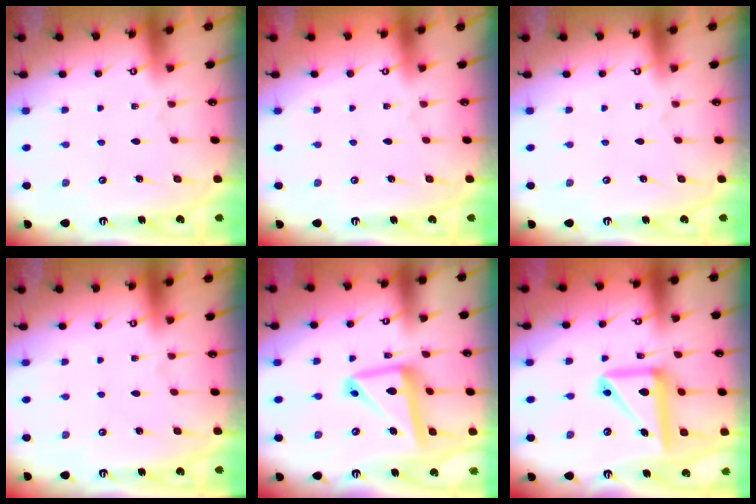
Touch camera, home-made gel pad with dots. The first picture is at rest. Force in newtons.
{"total": 0.0}
{"total": 0.0}
{"total": 0.0}
{"total": 14.9, "press": 14.8, "slide": 1.4}
{"total": 14.5, "press": 14.4, "slide": 2.0}